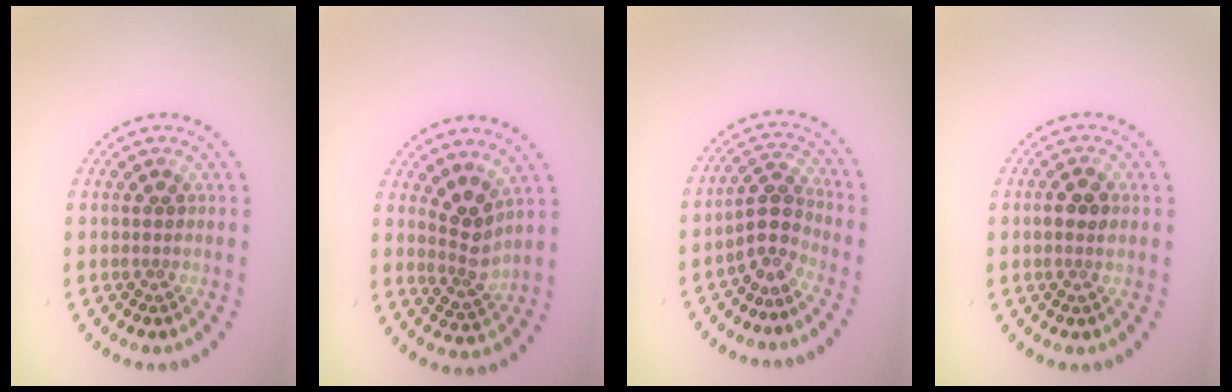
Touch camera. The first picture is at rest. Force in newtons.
{"total": 2.7, "press": 1.9, "slide": 1.8}
{"total": 2.7, "press": 1.9, "slide": 1.9}
{"total": 1.6, "press": 1.5, "slide": 0.5}